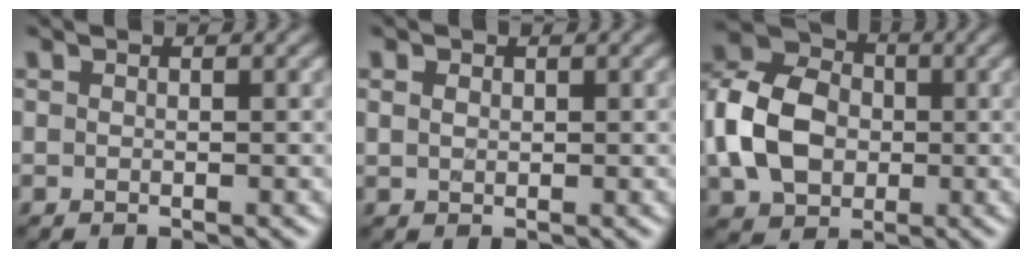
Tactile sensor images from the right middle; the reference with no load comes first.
{"total": 0.8, "force": [0.5, 0.6, 0.2], "torque": [-0.005, 0.002, 0.012]}
{"total": 8.2, "force": [-0.7, 6.4, 5.1], "torque": [-0.122, 0.017, -0.029]}